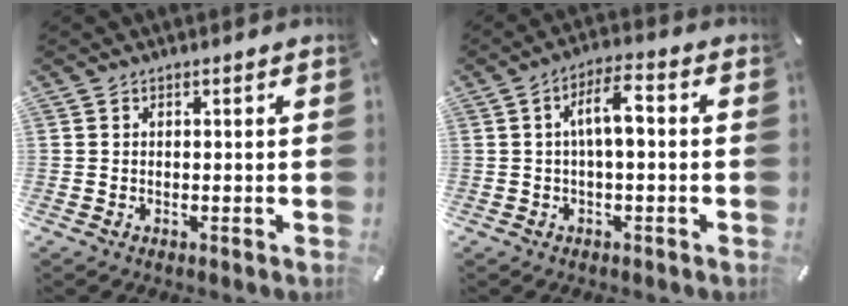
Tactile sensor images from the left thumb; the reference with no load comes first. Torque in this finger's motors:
{"motor_torque": [0.09, 0.56, 0.62, -0.21, 0.06]}